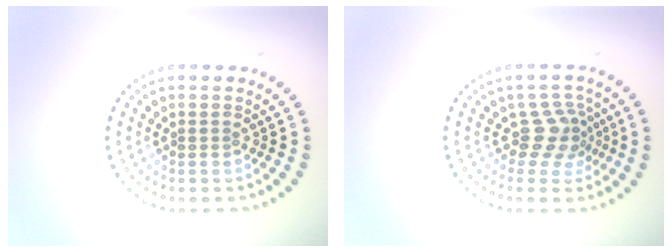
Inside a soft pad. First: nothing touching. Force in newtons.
{"total": 2.7, "press": 2.1, "slide": 1.8}